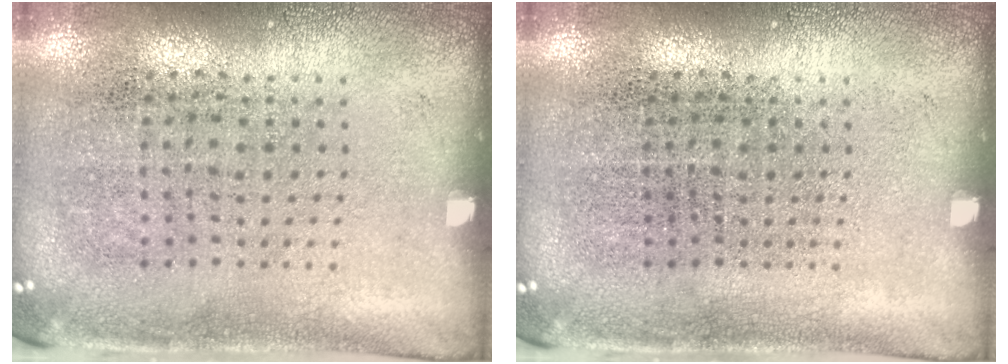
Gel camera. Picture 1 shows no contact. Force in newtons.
{"total": 0.0}